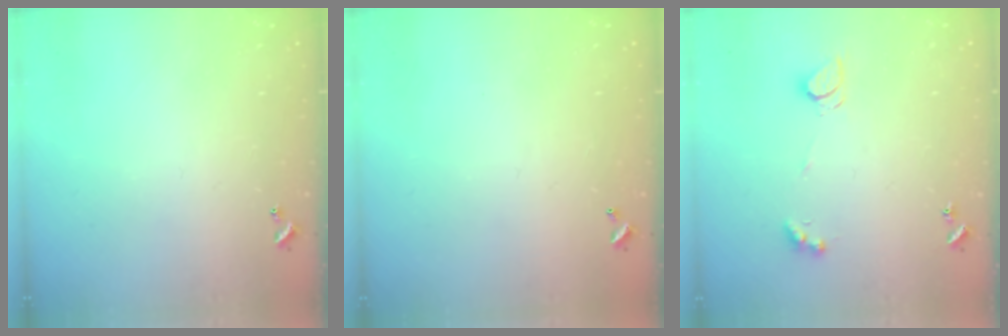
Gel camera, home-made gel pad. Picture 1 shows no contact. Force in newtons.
{"total": 2.7, "press": 2.7, "slide": 0.1}
{"total": 2.2, "press": 2.2, "slide": 0.4}